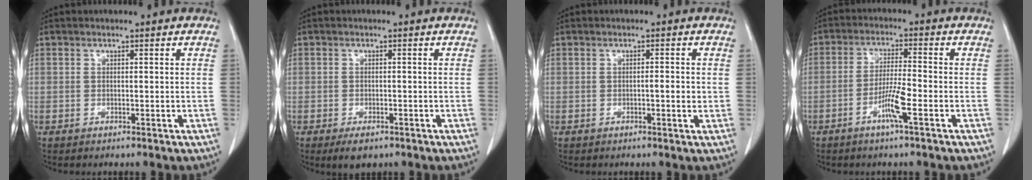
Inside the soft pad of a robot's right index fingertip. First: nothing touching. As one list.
[{"total": 3.1, "force": [-2.0, 1.5, 1.9], "torque": [-0.032, -0.004, -0.024]}, {"total": 1.6, "force": [-0.2, 0.3, 1.6], "torque": [-0.025, 0.001, -0.004]}, {"total": 5.5, "force": [-2.5, -0.2, 4.9], "torque": [-0.096, -0.005, -0.050]}]